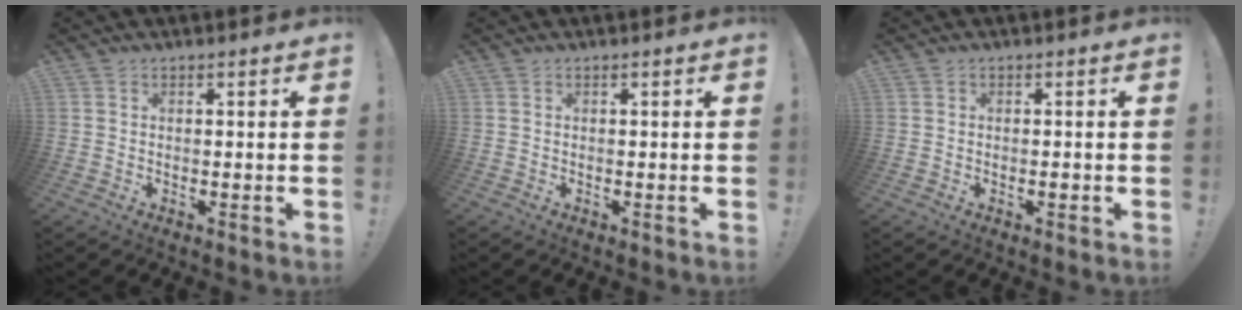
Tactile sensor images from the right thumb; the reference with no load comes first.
{"total": 0.0}
{"total": 1.2, "force": [-0.6, 0.6, 0.8], "torque": [-0.006, 0.000, -0.011]}